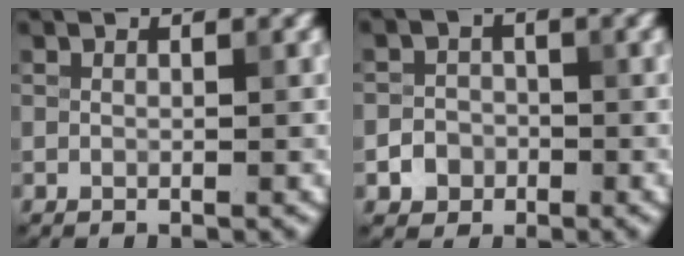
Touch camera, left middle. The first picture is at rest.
{"total": 2.3, "force": [-0.9, 2.0, 0.5], "torque": [0.010, 0.002, -0.023]}